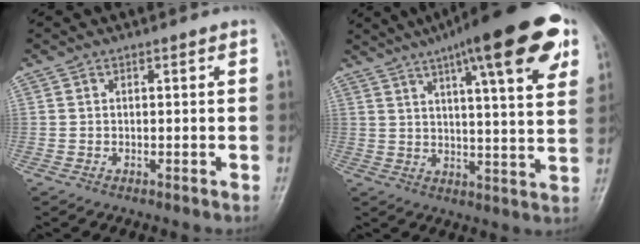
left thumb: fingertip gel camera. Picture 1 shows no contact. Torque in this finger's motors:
{"motor_torque": [1.06, 0.42, 1.77, -1.00, 0.41]}